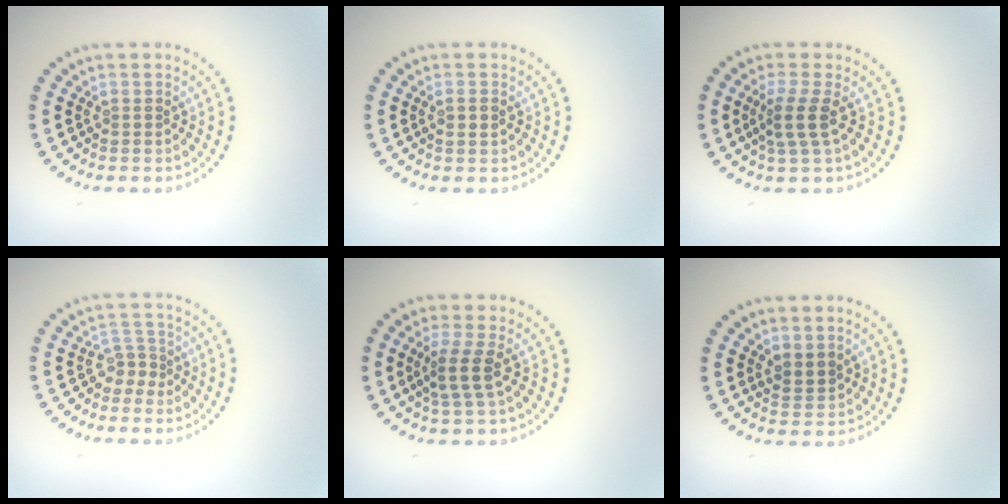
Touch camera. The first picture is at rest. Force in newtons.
{"total": 1.1, "press": 1.1, "slide": 0.3}
{"total": 2.5, "press": 2.0, "slide": 1.6}
{"total": 1.9, "press": 1.3, "slide": 1.4}
{"total": 2.5, "press": 2.0, "slide": 1.6}
{"total": 1.8, "press": 1.5, "slide": 1.0}